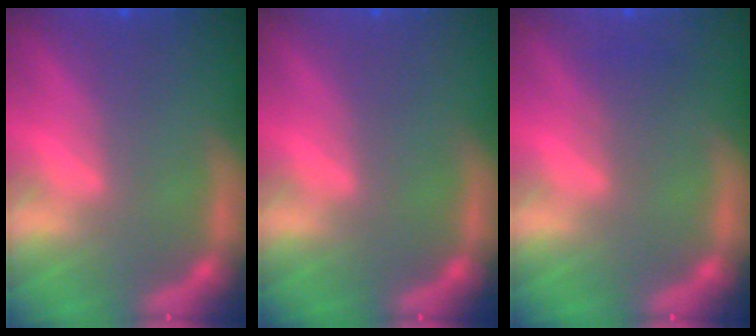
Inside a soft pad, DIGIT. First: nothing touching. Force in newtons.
{"total": 0.0}
{"total": 1.5}